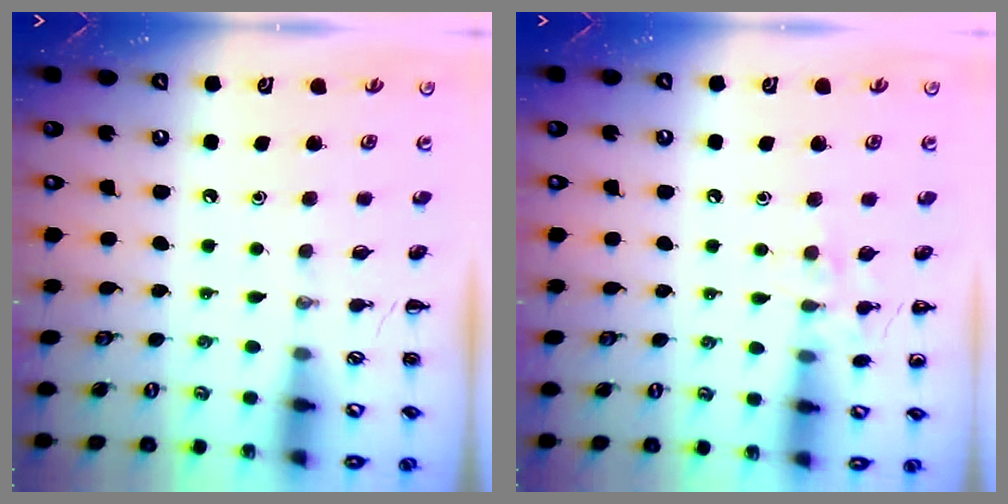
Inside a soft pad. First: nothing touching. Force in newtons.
{"total": 7.4, "press": 7.2, "slide": 1.7}